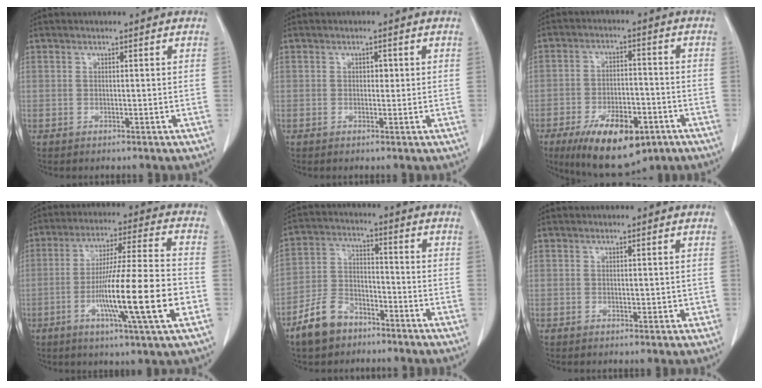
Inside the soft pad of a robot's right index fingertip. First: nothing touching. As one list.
[{"total": 1.1, "force": [0.2, 0.8, 0.8], "torque": [-0.006, 0.003, 0.000]}, {"total": 13.8, "force": [-7.7, 5.9, 9.9], "torque": [-0.165, -0.008, -0.114]}, {"total": 16.8, "force": [-4.9, 0.0, 16.1], "torque": [-0.279, -0.012, -0.085]}, {"total": 8.9, "force": [-6.3, 5.0, 3.8], "torque": [-0.092, 0.005, -0.120]}, {"total": 1.3, "force": [0.0, 0.9, 0.8], "torque": [-0.008, 0.001, 0.001]}]